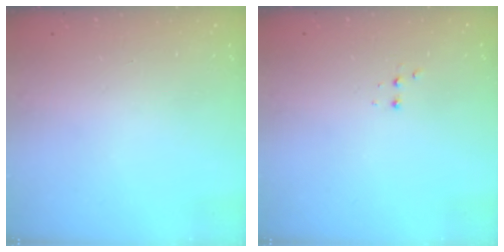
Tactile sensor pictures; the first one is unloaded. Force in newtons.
{"total": 2.4, "press": 2.2, "slide": 0.9}